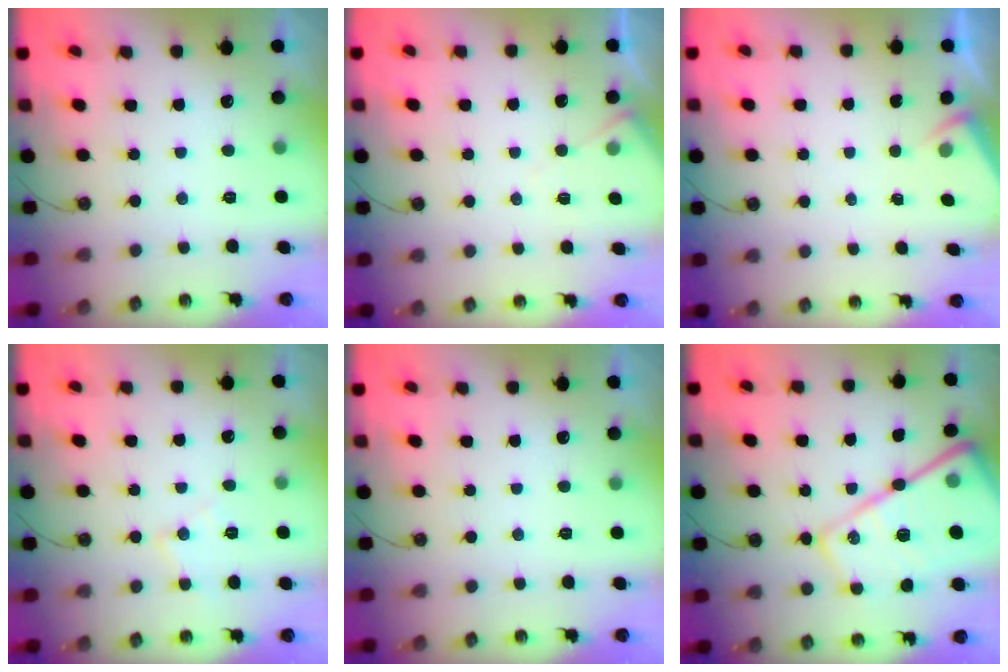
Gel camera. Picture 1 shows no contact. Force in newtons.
{"total": 5.2, "press": 5.2, "slide": 0.7}
{"total": 2.1, "press": 2.1, "slide": 0.3}
{"total": 7.0, "press": 7.0, "slide": 0.6}
{"total": 0.0}
{"total": 26.5, "press": 26.3, "slide": 2.9}